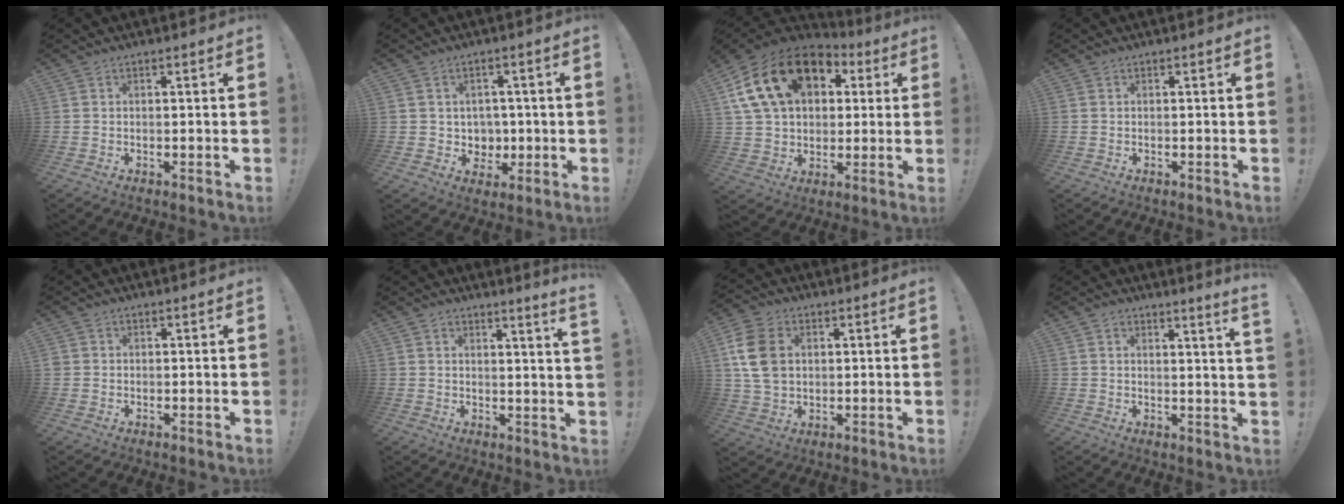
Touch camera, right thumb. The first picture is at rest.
{"total": 5.7, "force": [1.5, 5.4, 0.6], "torque": [-0.014, -0.013, 0.037]}
{"total": 21.8, "force": [8.2, 15.1, 13.4], "torque": [-0.228, -0.012, 0.157]}
{"total": 0.0}
{"total": 0.9, "force": [0.2, 0.9, 0.1], "torque": [-0.009, 0.004, 0.007]}
{"total": 3.4, "force": [2.3, -1.0, 2.4], "torque": [-0.027, -0.022, 0.034]}
{"total": 12.1, "force": [2.0, 9.0, 7.9], "torque": [-0.158, 0.007, 0.039]}
{"total": 3.1, "force": [2.2, -0.9, 1.9], "torque": [-0.019, -0.022, 0.033]}